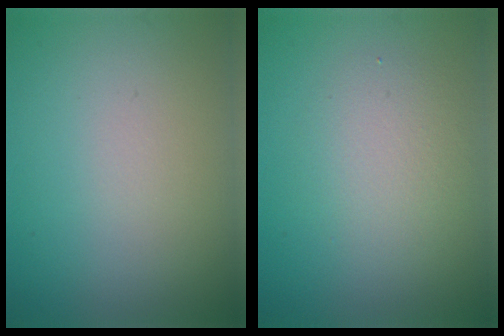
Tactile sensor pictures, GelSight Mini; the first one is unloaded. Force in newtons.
{"total": 2.8, "press": 2.8, "slide": 0.2}